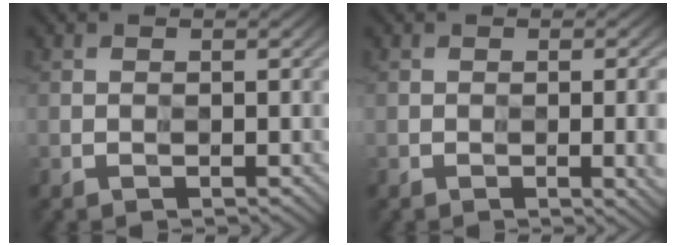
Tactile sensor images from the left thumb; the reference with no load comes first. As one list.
[{"total": 5.8, "force": [-1.8, 1.9, 5.2], "torque": [-0.055, -0.002, -0.009]}]